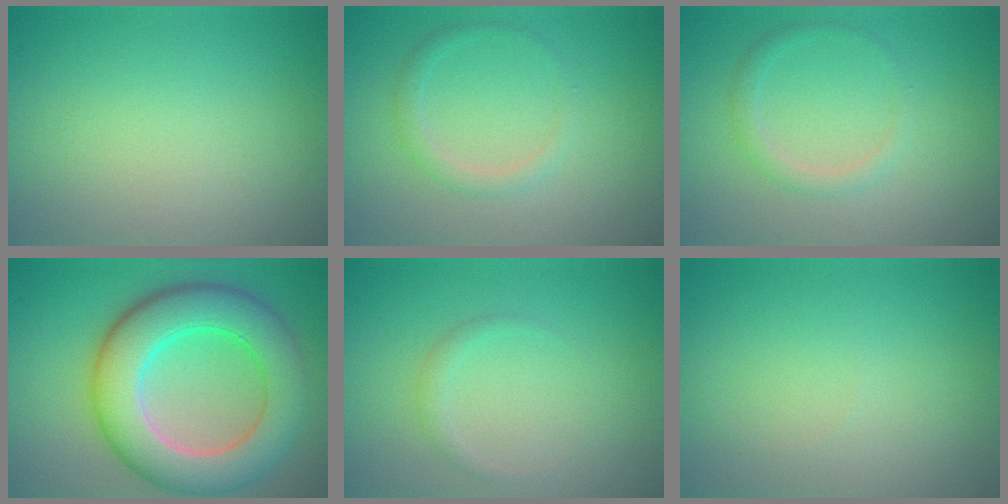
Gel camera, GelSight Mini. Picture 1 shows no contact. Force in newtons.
{"total": 1.5, "press": 1.5, "slide": 0.2}
{"total": 1.5, "press": 1.5, "slide": 0.2}
{"total": 9.9, "press": 9.9, "slide": 0.2}
{"total": 1.0, "press": 1.0, "slide": 0.1}
{"total": 0.0}